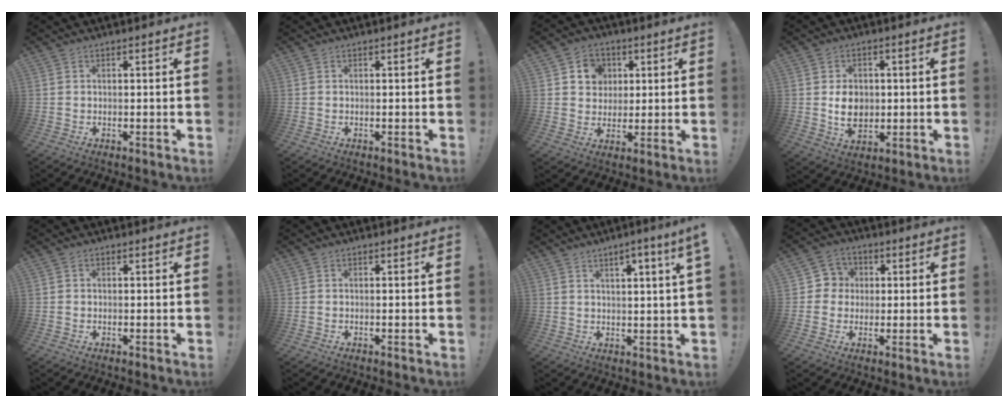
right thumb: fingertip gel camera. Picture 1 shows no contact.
{"total": 0.0}
{"total": 7.9, "force": [2.7, 7.2, 1.9], "torque": [-0.026, -0.018, 0.054]}
{"total": 8.1, "force": [0.0, 6.7, 4.6], "torque": [-0.051, 0.000, 0.003]}
{"total": 0.6, "force": [-0.2, 0.6, 0.1], "torque": [-0.005, 0.004, -0.002]}
{"total": 0.0}
{"total": 4.8, "force": [2.5, -0.5, 4.1], "torque": [-0.049, -0.017, 0.033]}
{"total": 6.6, "force": [0.0, 6.5, 1.2], "torque": [-0.016, 0.010, 0.003]}